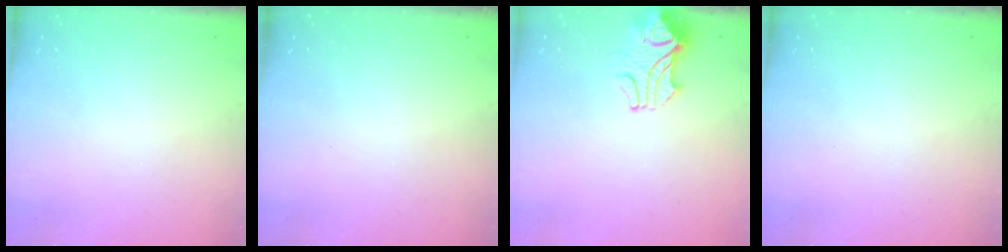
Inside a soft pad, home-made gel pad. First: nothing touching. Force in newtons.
{"total": 0.0}
{"total": 2.2, "press": 2.0, "slide": 0.8}
{"total": 0.0}